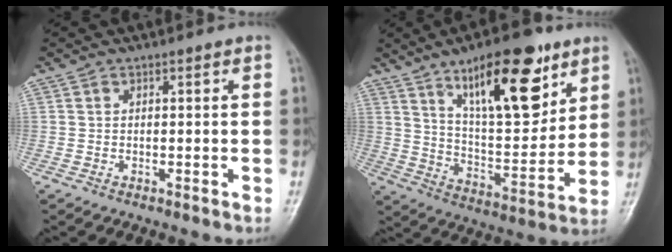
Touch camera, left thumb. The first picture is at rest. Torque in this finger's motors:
{"motor_torque": [1.25, 0.03, 1.88, -0.89, 0.40]}